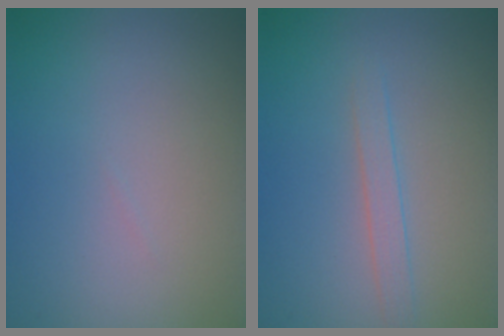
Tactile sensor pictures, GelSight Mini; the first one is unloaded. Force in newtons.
{"total": 1.4, "press": 1.4, "slide": 0.0}